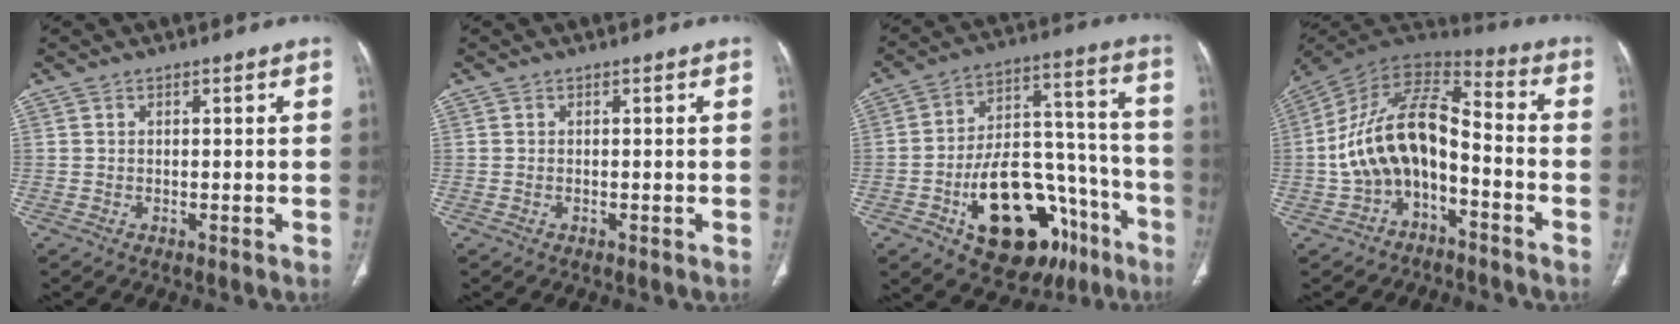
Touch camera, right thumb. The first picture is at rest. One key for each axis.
{"total": 0.0}
{"total": 25.2, "fx": -11.7, "fy": 14.4, "fz": 17.1, "tx": -0.229, "ty": 0.085, "tz": -0.164}
{"total": 15.7, "fx": -4.5, "fy": 8.9, "fz": 12.1, "tx": -0.215, "ty": 0.080, "tz": -0.085}